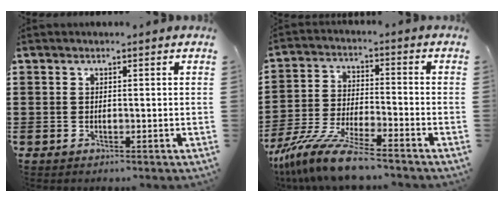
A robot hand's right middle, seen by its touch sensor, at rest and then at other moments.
{"total": 10.0, "force": [-8.8, 0.3, 4.8], "torque": [-0.103, 0.001, -0.174]}